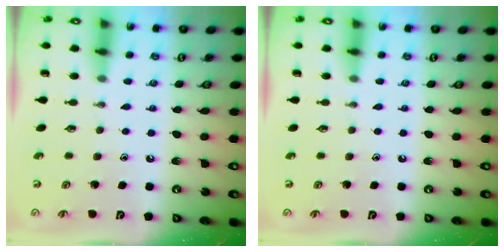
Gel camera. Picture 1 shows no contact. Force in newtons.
{"total": 0.0}